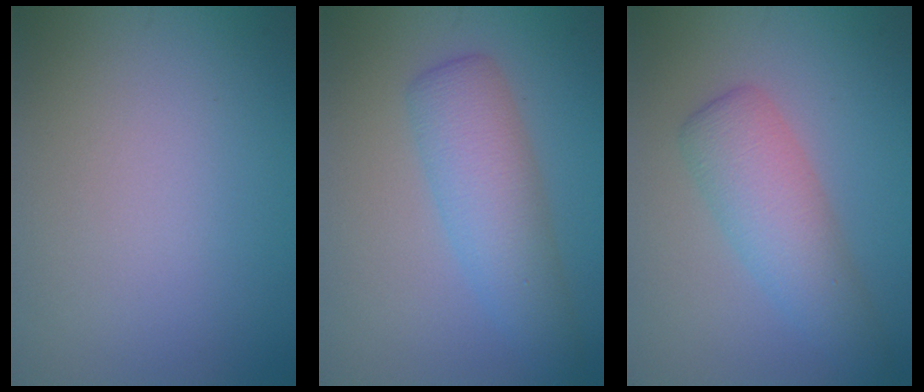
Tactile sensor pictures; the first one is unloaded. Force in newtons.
{"total": 5.0, "press": 5.0, "slide": 0.1}
{"total": 4.8, "press": 4.8, "slide": 0.1}